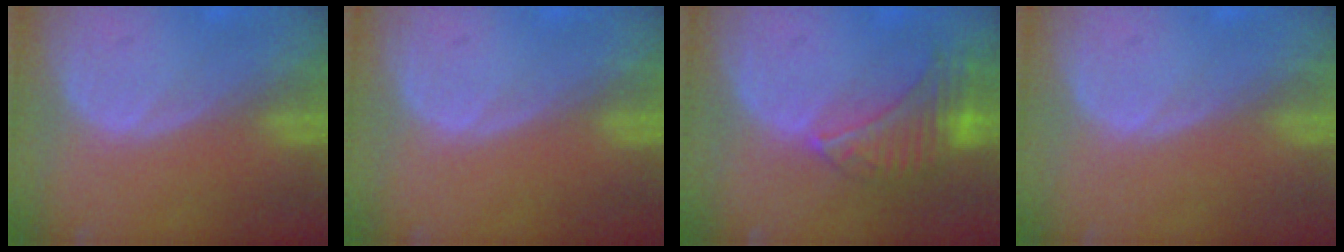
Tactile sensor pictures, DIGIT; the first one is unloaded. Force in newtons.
{"total": 0.0}
{"total": 8.1, "press": 7.2, "slide": 3.6}
{"total": 0.0}